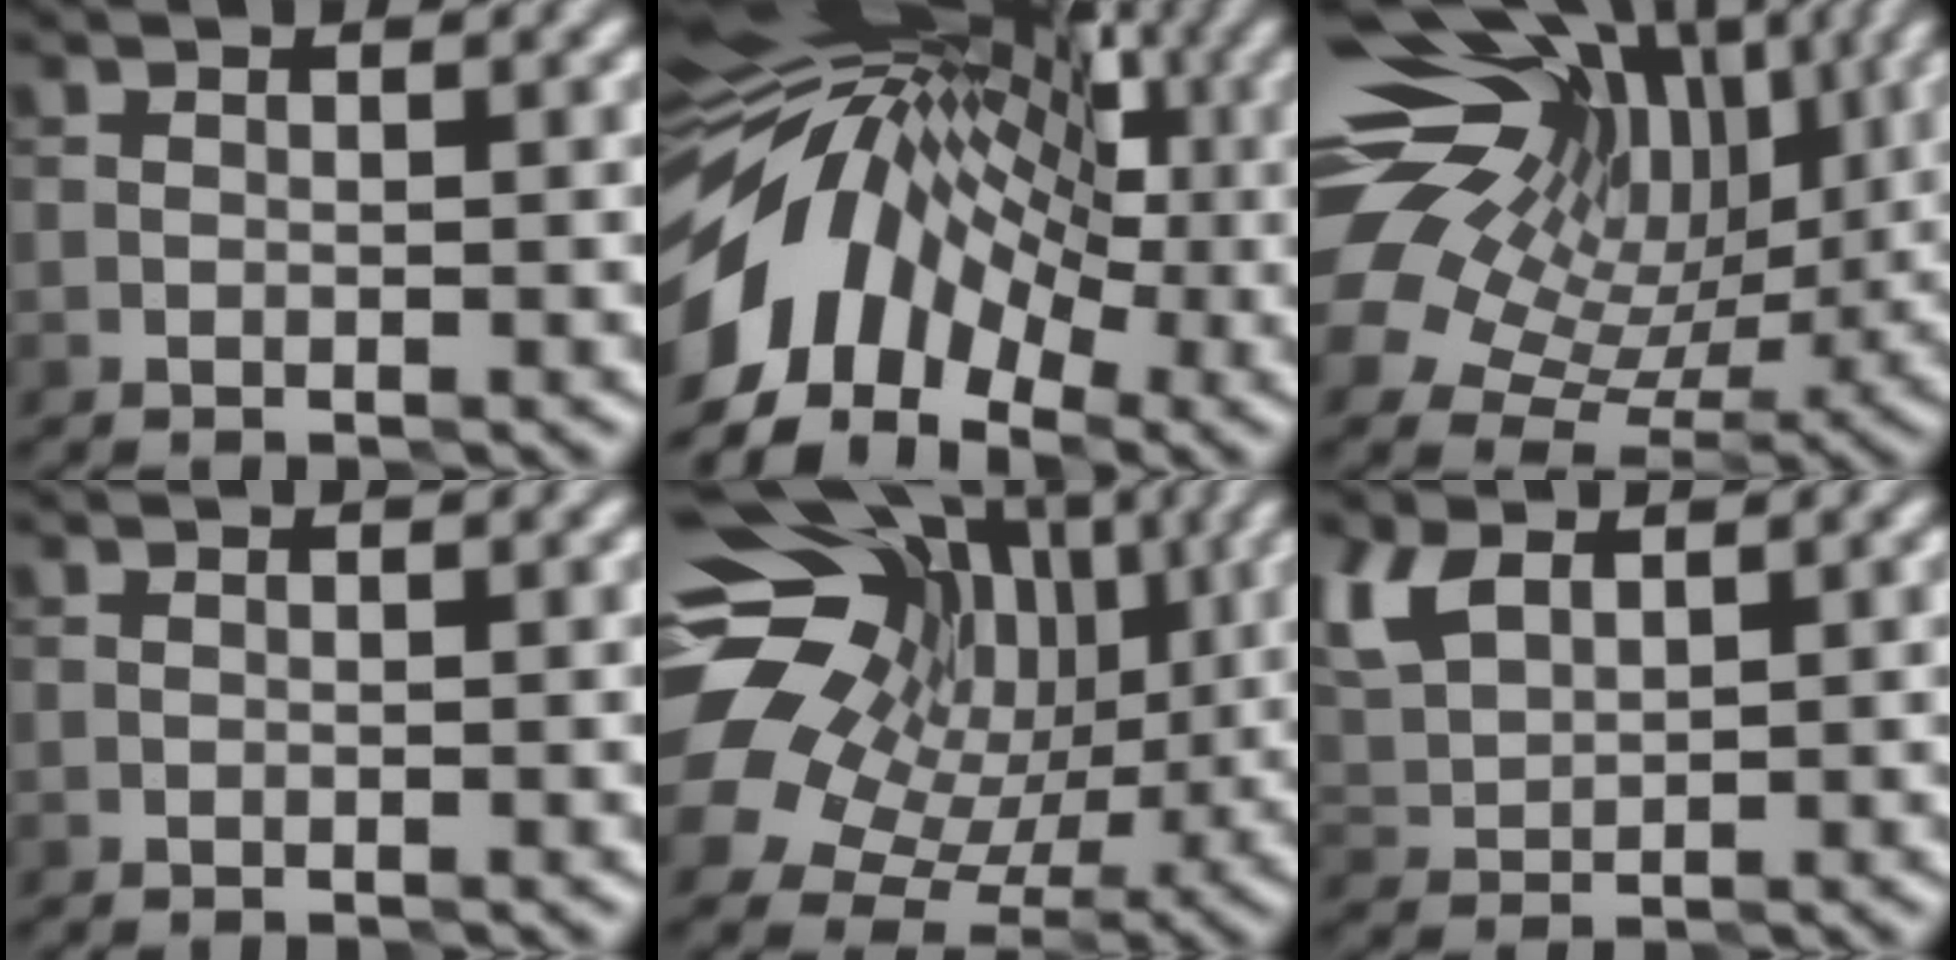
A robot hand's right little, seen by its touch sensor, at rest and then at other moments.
{"total": 12.5, "force": [-2.0, 8.1, 9.3], "torque": [-0.160, 0.036, -0.050]}
{"total": 16.5, "force": [6.0, 10.7, 11.1], "torque": [-0.227, 0.041, 0.105]}
{"total": 0.0}
{"total": 16.3, "force": [4.1, 12.8, 9.3], "torque": [-0.207, 0.040, 0.076]}
{"total": 4.6, "force": [2.4, 2.7, 2.8], "torque": [-0.082, 0.010, 0.050]}